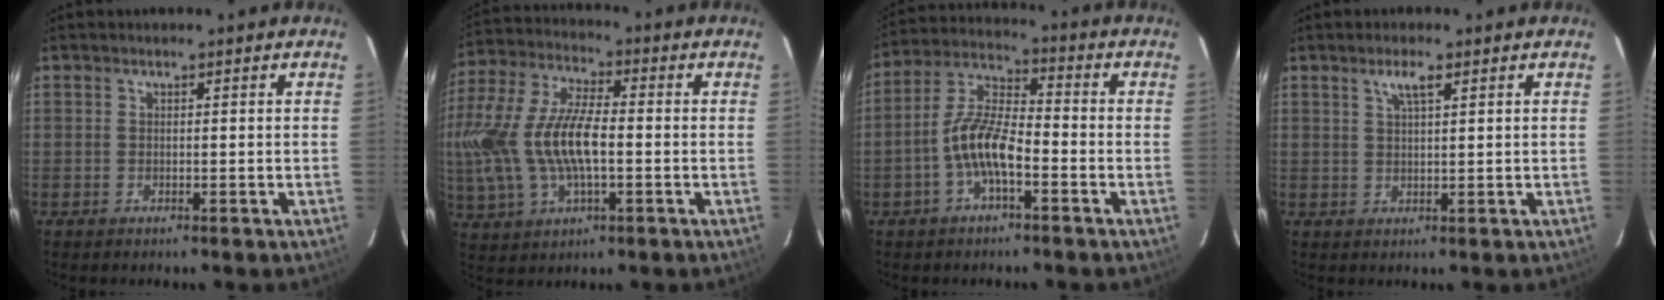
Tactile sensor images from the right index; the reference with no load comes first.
{"total": 18.1, "force": [-1.7, 8.1, 16.1], "torque": [-0.347, 0.003, -0.027]}
{"total": 9.3, "force": [-3.6, 3.1, 8.0], "torque": [-0.175, 0.012, -0.071]}
{"total": 2.9, "force": [1.6, 0.5, 2.3], "torque": [-0.042, 0.005, 0.030]}